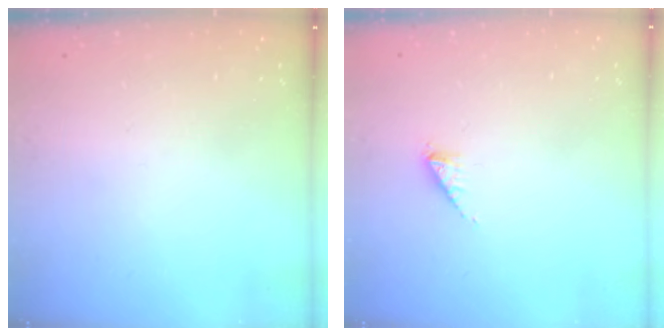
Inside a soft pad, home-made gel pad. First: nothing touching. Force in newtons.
{"total": 2.1, "press": 2.1, "slide": 0.2}